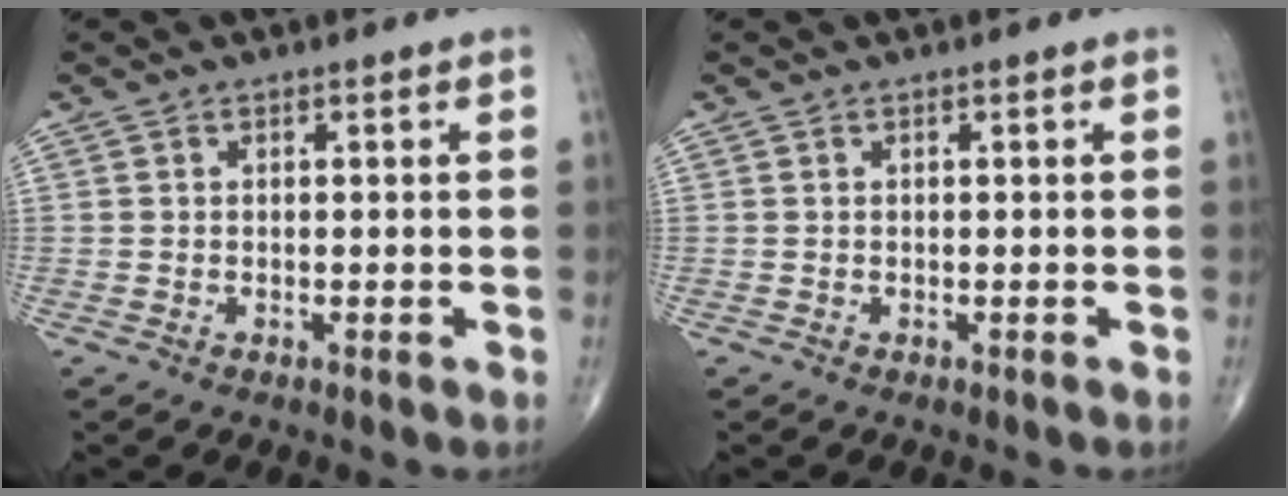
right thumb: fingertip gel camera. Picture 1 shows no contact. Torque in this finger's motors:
{"motor_torque": [0.00, 0.00, 0.00, 0.00, 0.00]}